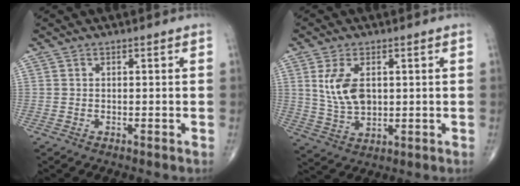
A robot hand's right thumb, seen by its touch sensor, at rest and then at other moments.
{"total": 8.7, "force": [1.9, 5.1, 6.8], "torque": [-0.128, -0.009, 0.049]}